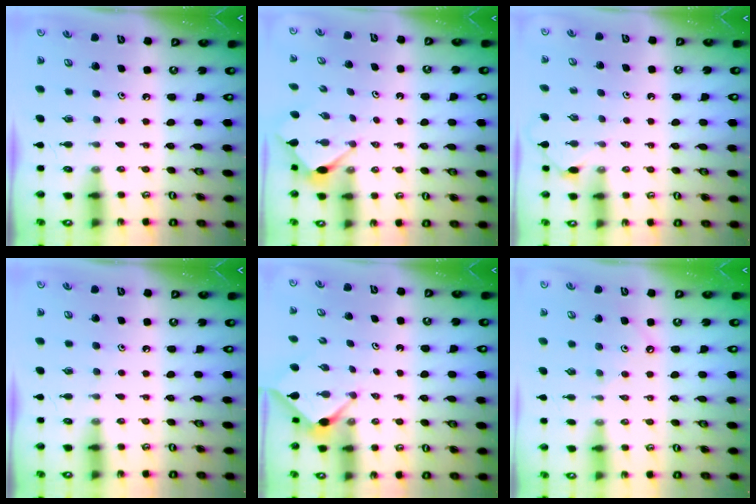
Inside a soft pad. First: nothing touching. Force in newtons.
{"total": 3.4, "press": 3.4, "slide": 0.3}
{"total": 2.6, "press": 2.6, "slide": 0.5}
{"total": 0.0}
{"total": 2.9, "press": 2.9, "slide": 0.4}
{"total": 2.6, "press": 2.6, "slide": 0.3}